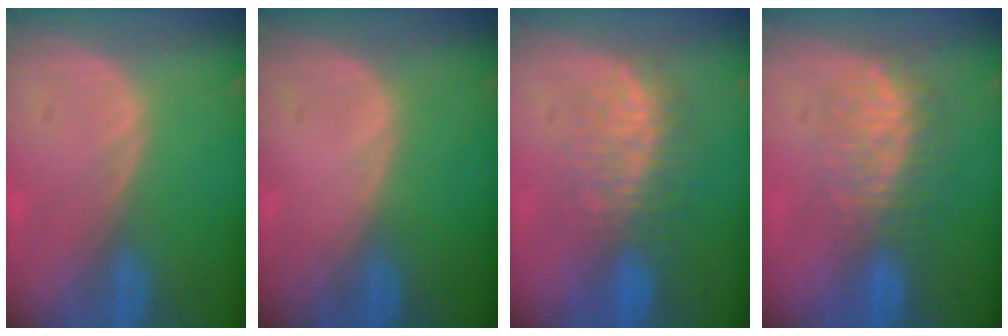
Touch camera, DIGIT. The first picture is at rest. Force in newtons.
{"total": 0.0}
{"total": 7.8, "press": 7.6, "slide": 2.1}
{"total": 8.0, "press": 7.3, "slide": 3.3}